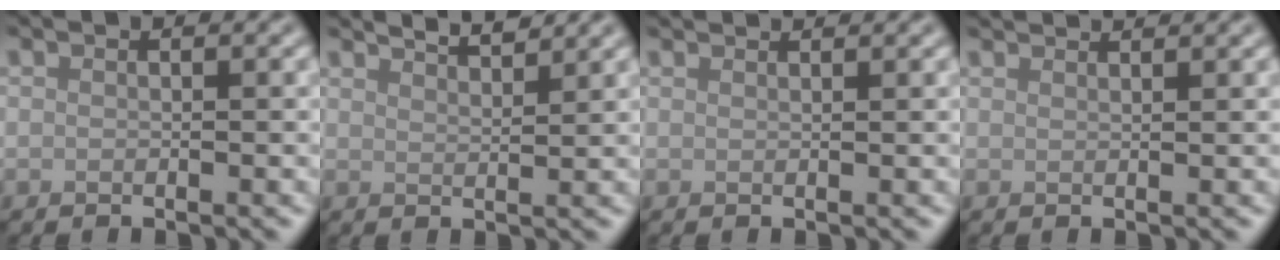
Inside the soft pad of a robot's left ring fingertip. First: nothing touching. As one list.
[{"total": 3.6, "force": [3.2, 0.7, 1.4], "torque": [-0.005, 0.010, 0.033]}, {"total": 1.9, "force": [1.7, 0.3, 0.6], "torque": [-0.009, 0.002, 0.015]}, {"total": 2.5, "force": [2.3, 0.5, 0.9], "torque": [-0.005, 0.005, 0.019]}]